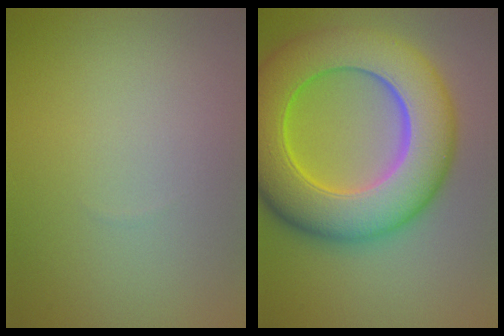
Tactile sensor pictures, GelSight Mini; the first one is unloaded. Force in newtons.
{"total": 12.7, "press": 12.7, "slide": 0.3}